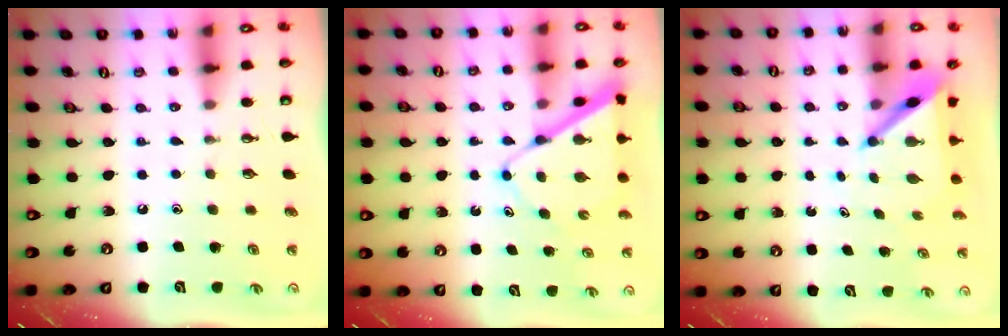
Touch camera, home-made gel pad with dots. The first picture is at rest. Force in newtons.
{"total": 9.0, "press": 8.9, "slide": 0.8}
{"total": 4.9, "press": 4.9, "slide": 0.4}